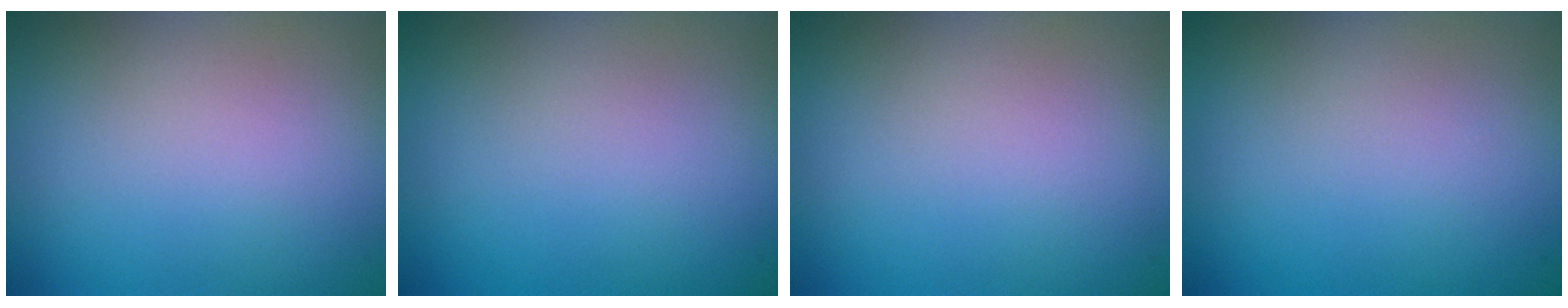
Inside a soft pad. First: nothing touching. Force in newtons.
{"total": 0.0}
{"total": 0.0}
{"total": 0.0}